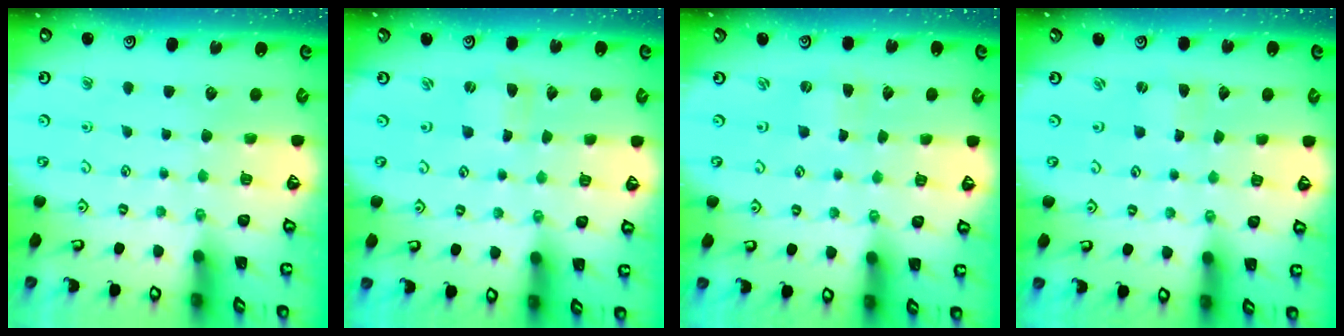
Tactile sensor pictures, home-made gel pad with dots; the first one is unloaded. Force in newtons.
{"total": 0.0}
{"total": 1.9, "press": 1.9, "slide": 0.2}
{"total": 0.7, "press": 0.7, "slide": 0.2}